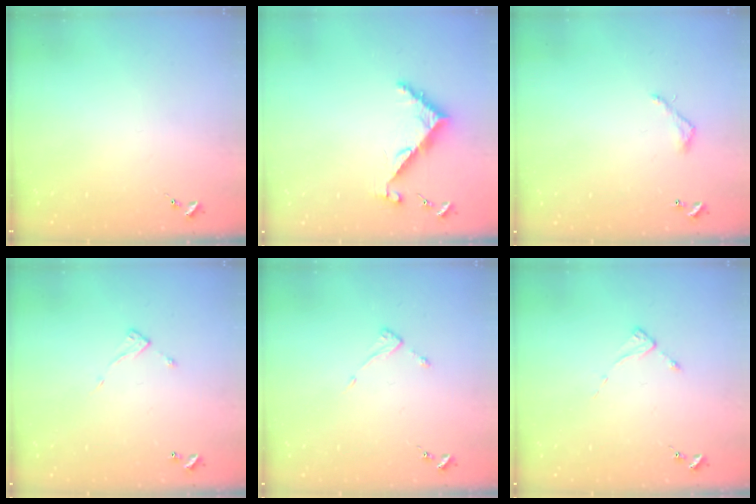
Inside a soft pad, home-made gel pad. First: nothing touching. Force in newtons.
{"total": 6.3, "press": 6.3, "slide": 0.5}
{"total": 4.1, "press": 4.1, "slide": 0.3}
{"total": 4.7, "press": 4.7, "slide": 0.3}
{"total": 4.1, "press": 4.0, "slide": 0.4}
{"total": 2.6, "press": 2.6, "slide": 0.2}